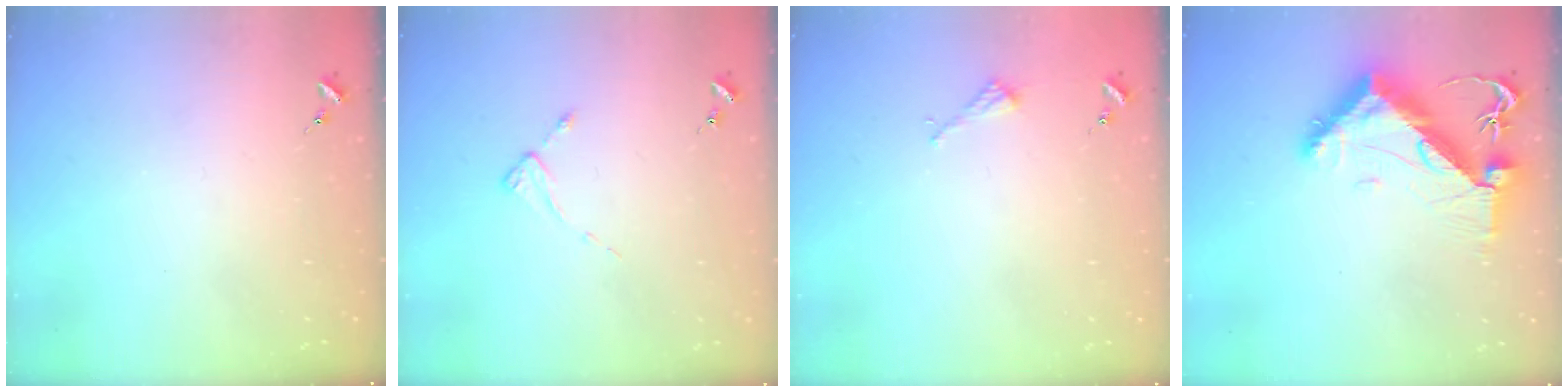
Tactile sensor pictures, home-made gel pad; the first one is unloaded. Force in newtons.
{"total": 1.9, "press": 1.8, "slide": 0.3}
{"total": 2.2, "press": 2.2, "slide": 0.2}
{"total": 10.8, "press": 10.8, "slide": 1.3}